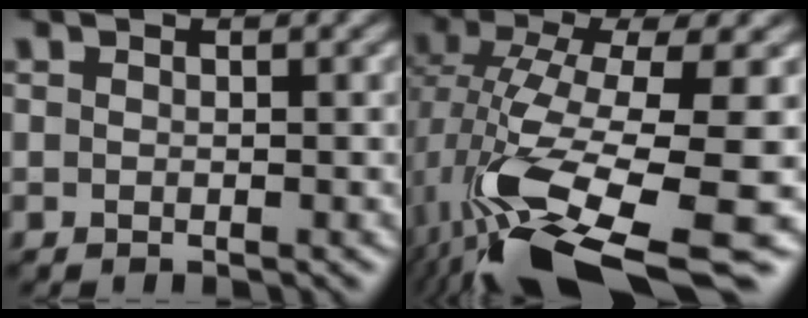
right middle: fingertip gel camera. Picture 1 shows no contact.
{"total": 13.6, "force": [-4.5, 4.3, 12.1], "torque": [-0.243, -0.034, -0.061]}